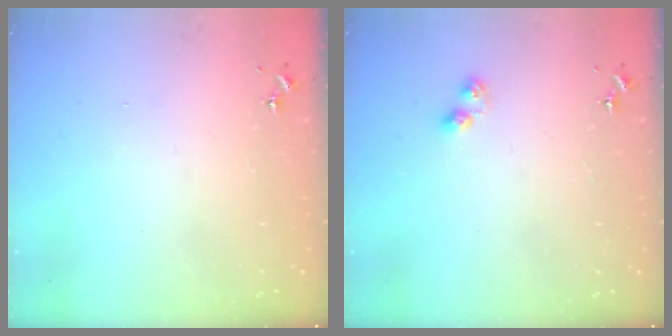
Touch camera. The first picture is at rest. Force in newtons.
{"total": 4.6, "press": 4.6, "slide": 0.4}